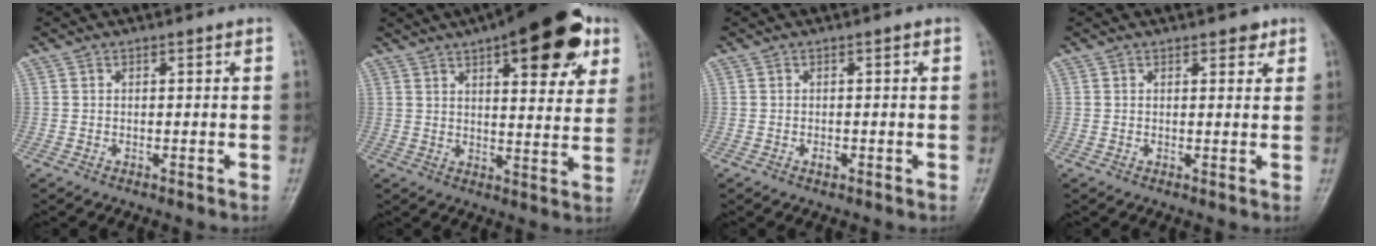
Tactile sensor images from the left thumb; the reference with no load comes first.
{"total": 19.8, "force": [10.0, 7.4, 15.4], "torque": [-0.181, -0.019, 0.136]}
{"total": 1.2, "force": [-0.3, 0.7, 1.0], "torque": [-0.012, 0.003, -0.005]}
{"total": 2.3, "force": [1.5, 1.1, 1.3], "torque": [-0.004, -0.006, 0.016]}